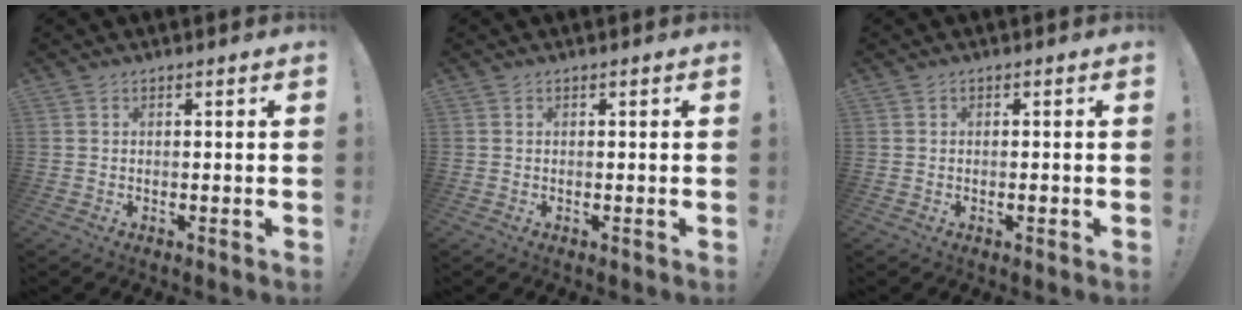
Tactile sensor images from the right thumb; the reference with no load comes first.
{"total": 0.0}
{"total": 1.2, "force": [-0.6, 0.6, 0.8], "torque": [-0.006, 0.000, -0.011]}